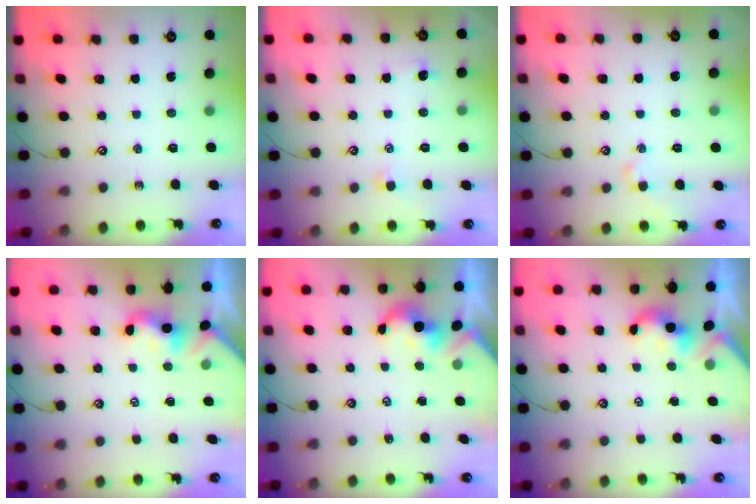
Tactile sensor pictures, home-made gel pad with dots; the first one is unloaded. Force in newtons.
{"total": 0.6, "press": 0.1, "slide": 0.6}
{"total": 1.1, "press": 1.0, "slide": 0.3}
{"total": 1.9, "press": 1.8, "slide": 0.5}
{"total": 2.0, "press": 1.9, "slide": 0.4}
{"total": 0.6, "press": 0.6, "slide": 0.3}